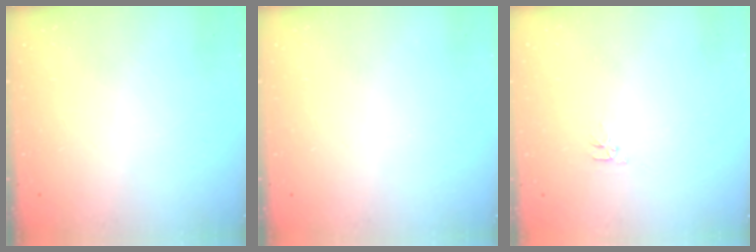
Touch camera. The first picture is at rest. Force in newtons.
{"total": 0.0}
{"total": 2.8, "press": 2.7, "slide": 0.4}